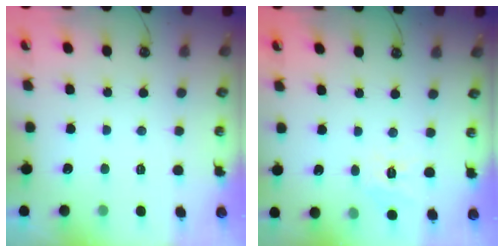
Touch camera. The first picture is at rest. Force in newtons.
{"total": 5.3, "press": 5.3, "slide": 0.5}